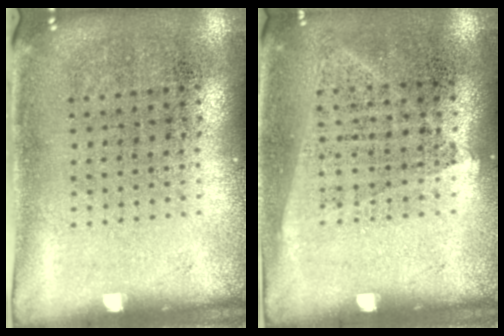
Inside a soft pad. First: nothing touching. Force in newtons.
{"total": 1.0, "press": 0.9, "slide": 0.6}